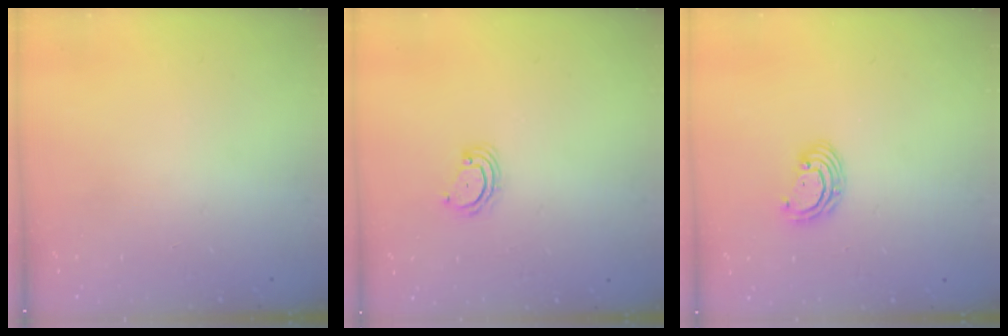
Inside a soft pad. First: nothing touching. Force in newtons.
{"total": 2.3, "press": 2.3, "slide": 0.2}
{"total": 4.5, "press": 4.5, "slide": 0.3}